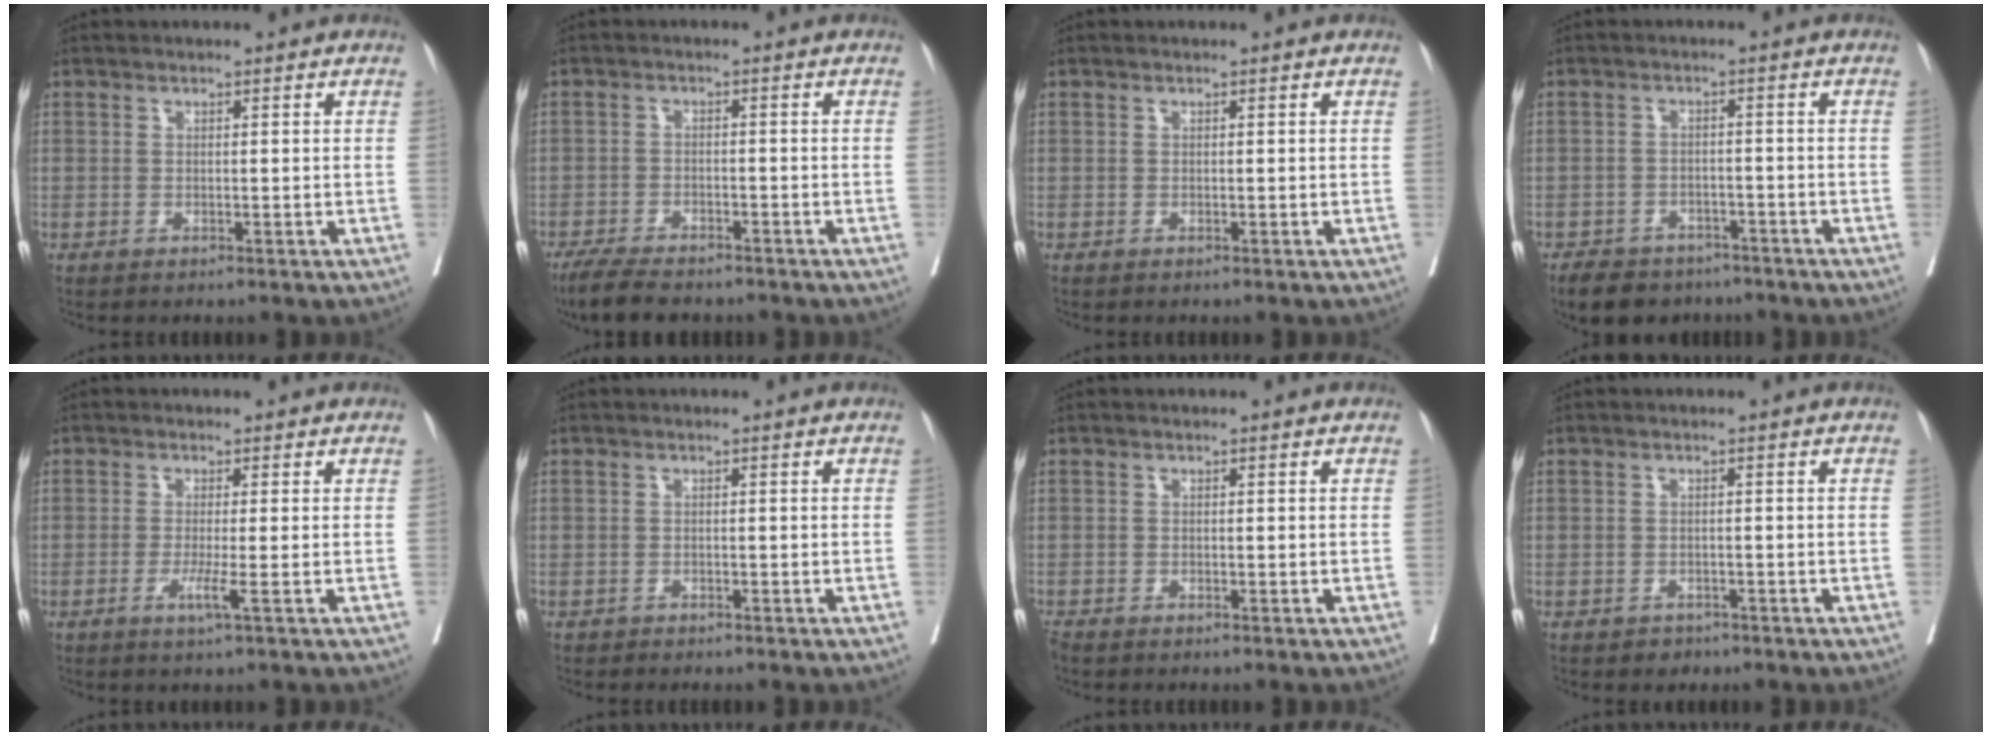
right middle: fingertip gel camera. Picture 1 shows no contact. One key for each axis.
{"total": 7.7, "fx": -6.5, "fy": 2.1, "fz": 3.6, "tx": -0.060, "ty": -0.014, "tz": -0.107}
{"total": 0.0}
{"total": 7.9, "fx": -6.2, "fy": 4.3, "fz": 2.1, "tx": -0.030, "ty": 0.003, "tz": -0.090}
{"total": 2.5, "fx": -0.9, "fy": -0.5, "fz": 2.3, "tx": -0.045, "ty": -0.006, "tz": -0.017}
{"total": 0.6, "fx": -0.5, "fy": 0.3, "fz": 0.0, "tx": -0.009, "ty": 0.000, "tz": -0.012}
{"total": 1.1, "fx": -1.0, "fy": 0.4, "fz": 0.4, "tx": -0.014, "ty": -0.005, "tz": -0.019}
{"total": 1.5, "fx": -1.1, "fy": 1.1, "fz": 0.1, "tx": -0.005, "ty": 0.003, "tz": -0.015}